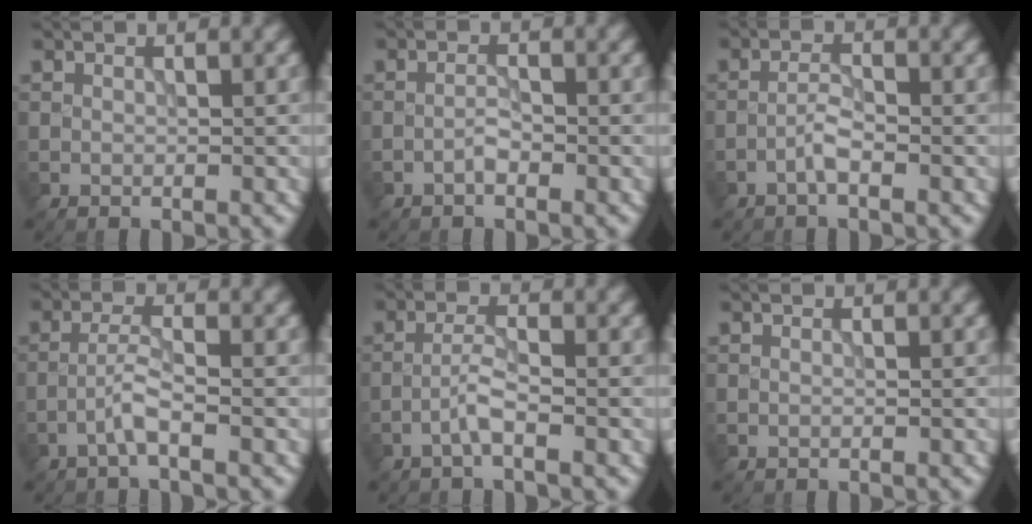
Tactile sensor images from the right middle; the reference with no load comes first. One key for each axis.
{"total": 1.1, "fx": -0.7, "fy": 0.3, "fz": 0.8, "tx": -0.016, "ty": 0.004, "tz": -0.016}
{"total": 1.7, "fx": -1.1, "fy": 0.3, "fz": 1.4, "tx": -0.027, "ty": 0.007, "tz": -0.025}
{"total": 2.2, "fx": -1.3, "fy": 0.1, "fz": 1.8, "tx": -0.037, "ty": 0.011, "tz": -0.032}
{"total": 2.0, "fx": -1.2, "fy": 0.2, "fz": 1.6, "tx": -0.034, "ty": 0.009, "tz": -0.029}
{"total": 0.0}